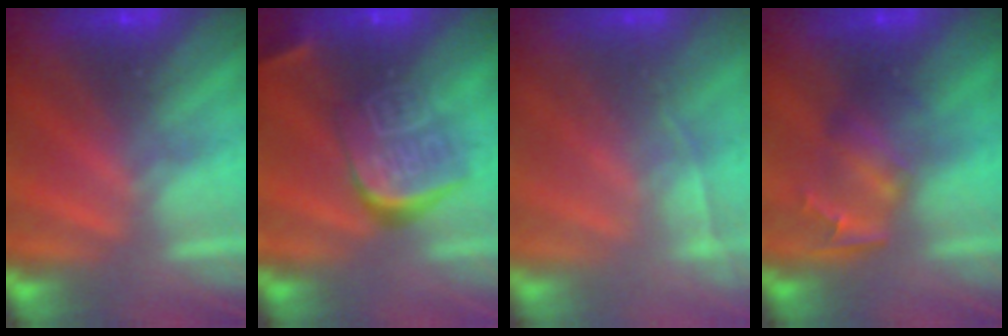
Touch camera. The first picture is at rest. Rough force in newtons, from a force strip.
{"total": 9.4}
{"total": 1.8}
{"total": 2.5}